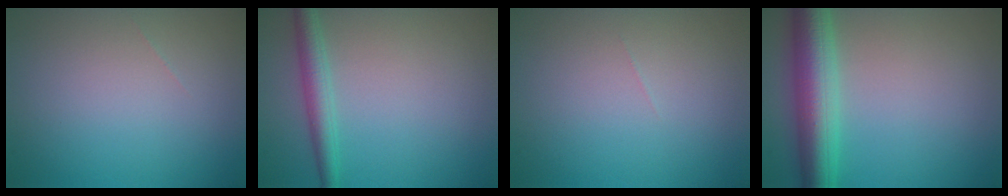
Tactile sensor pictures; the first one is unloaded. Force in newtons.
{"total": 2.6, "press": 2.6, "slide": 0.1}
{"total": 0.0}
{"total": 6.6, "press": 6.6, "slide": 0.1}